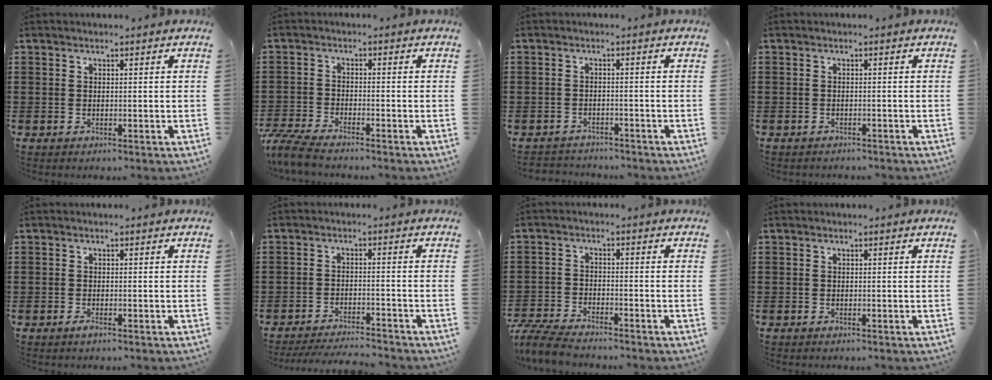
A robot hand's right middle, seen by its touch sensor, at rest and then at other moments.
{"total": 4.4, "force": [-4.1, 0.2, 1.6], "torque": [-0.055, -0.015, -0.088]}
{"total": 2.1, "force": [-2.0, 0.4, -0.3], "torque": [-0.002, 0.001, -0.047]}
{"total": 0.8, "force": [-0.8, 0.1, 0.0], "torque": [-0.002, 0.001, -0.017]}
{"total": 0.8, "force": [-0.4, 0.2, 0.6], "torque": [-0.013, -0.006, -0.006]}
{"total": 3.9, "force": [-3.7, 0.0, 0.9], "torque": [-0.022, -0.002, -0.077]}
{"total": 5.5, "force": [-5.3, 0.6, 1.5], "torque": [-0.049, -0.002, -0.109]}
{"total": 0.0}